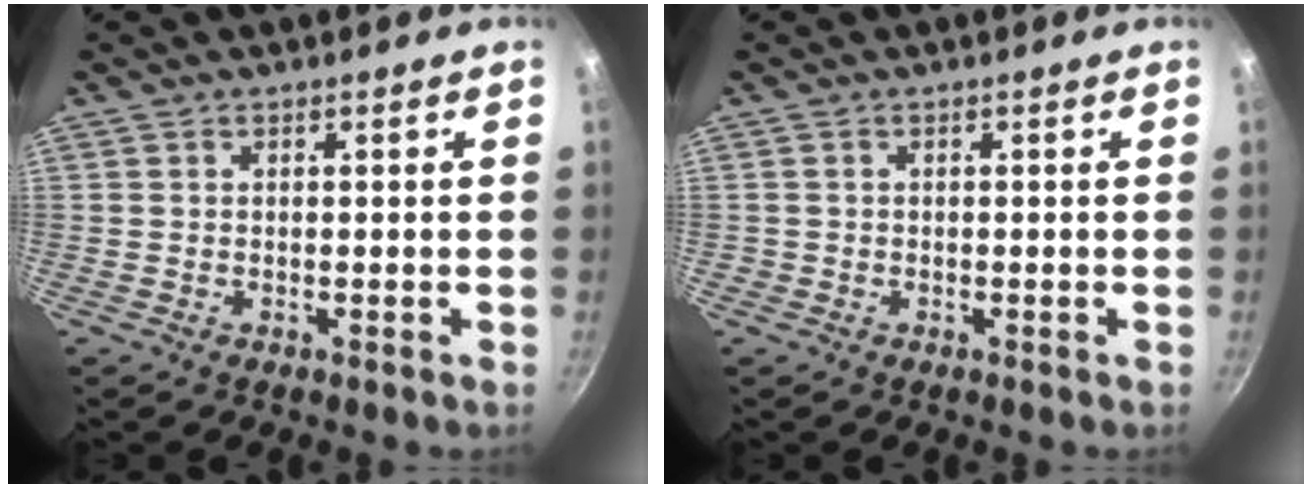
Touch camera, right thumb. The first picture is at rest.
{"total": 0.5, "force": [-0.2, 0.5, 0.0], "torque": [0.002, 0.001, -0.004]}